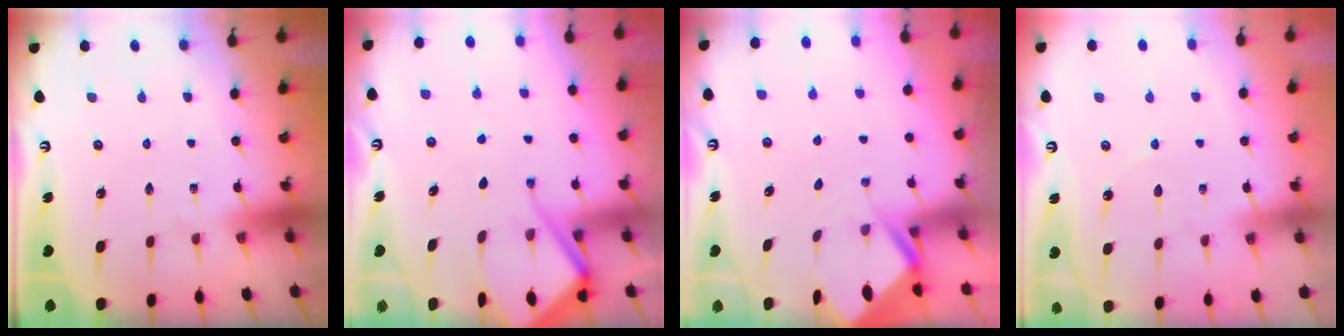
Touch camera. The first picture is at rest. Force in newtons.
{"total": 8.5, "press": 8.4, "slide": 0.7}
{"total": 3.0, "press": 3.0, "slide": 0.3}
{"total": 2.7, "press": 2.7, "slide": 0.4}